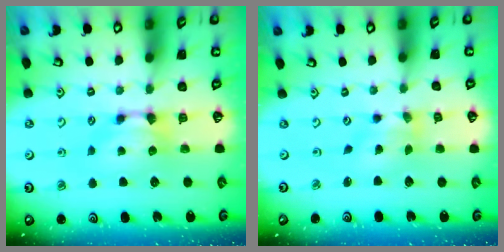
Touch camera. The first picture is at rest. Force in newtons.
{"total": 1.6, "press": 0.6, "slide": 1.5}